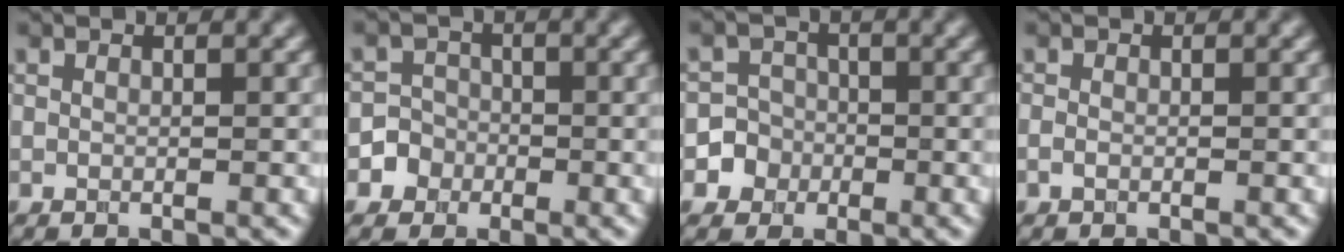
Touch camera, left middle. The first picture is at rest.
{"total": 2.1, "force": [-1.2, 1.7, -0.4], "torque": [0.023, 0.008, -0.017]}
{"total": 2.9, "force": [-1.5, 2.4, -0.4], "torque": [0.033, 0.004, -0.023]}
{"total": 0.5, "force": [-0.5, 0.0, 0.0], "torque": [-0.012, -0.001, -0.003]}